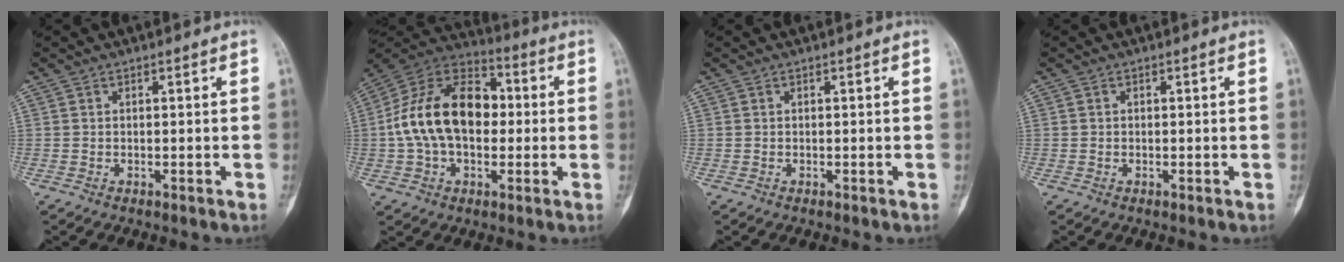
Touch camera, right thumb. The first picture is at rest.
{"total": 19.3, "force": [0.5, 12.6, 14.7], "torque": [-0.250, 0.036, 0.002]}
{"total": 0.0}
{"total": 0.0}